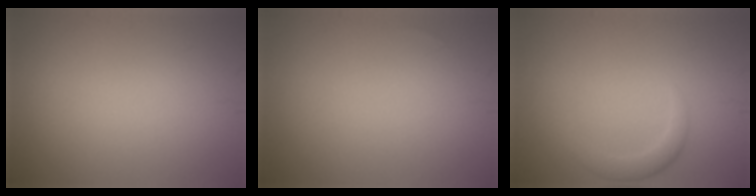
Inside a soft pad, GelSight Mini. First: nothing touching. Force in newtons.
{"total": 0.0}
{"total": 1.9, "press": 1.9, "slide": 0.1}